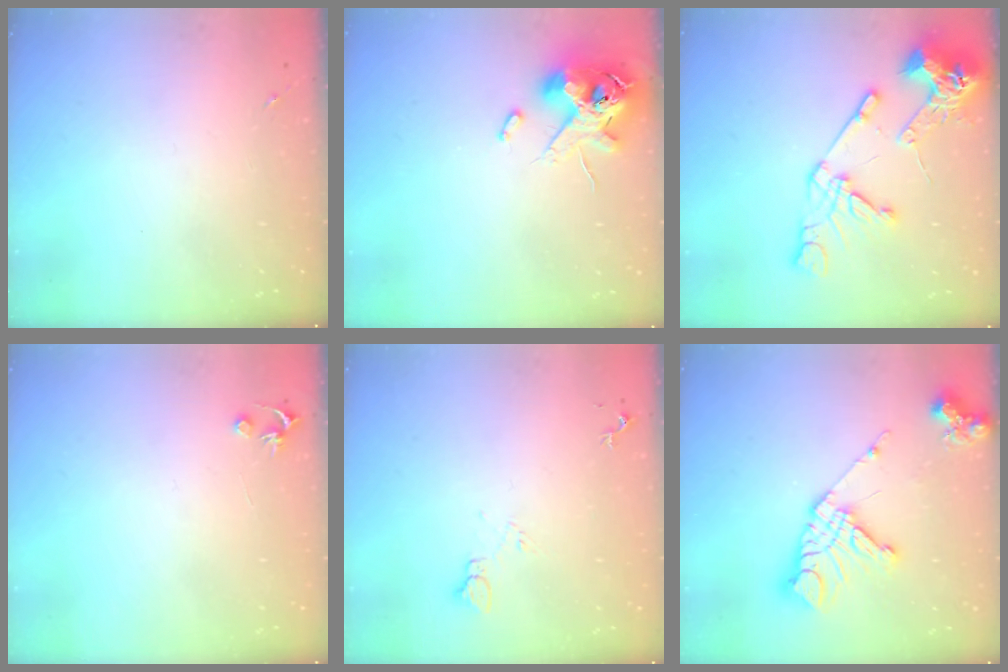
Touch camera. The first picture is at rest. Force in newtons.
{"total": 12.9, "press": 12.7, "slide": 2.2}
{"total": 19.7, "press": 19.5, "slide": 2.6}
{"total": 3.2, "press": 3.2, "slide": 0.3}
{"total": 4.6, "press": 4.6, "slide": 0.6}
{"total": 16.4, "press": 16.3, "slide": 1.9}